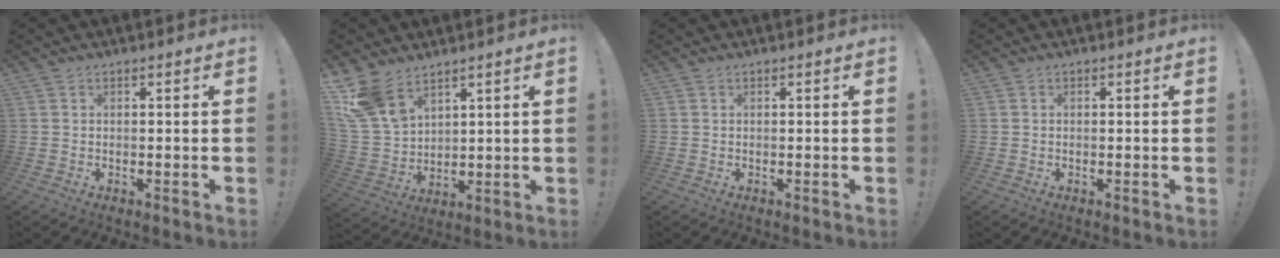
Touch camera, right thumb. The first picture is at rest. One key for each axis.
{"total": 13.1, "fx": 8.7, "fy": 7.6, "fz": 6.2, "tx": -0.136, "ty": -0.046, "tz": 0.173}
{"total": 0.0}
{"total": 0.0}